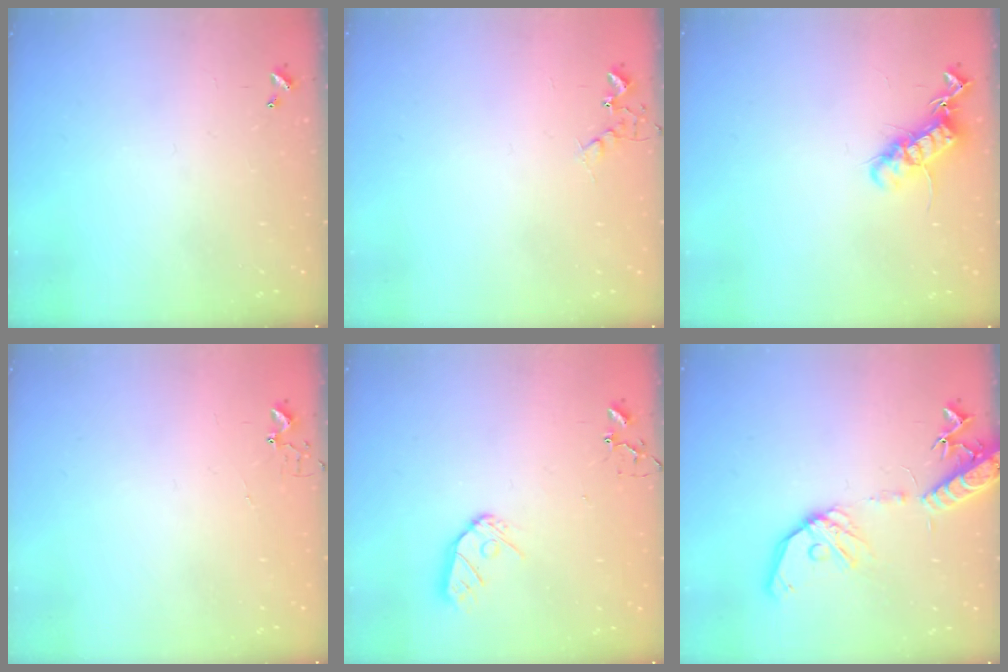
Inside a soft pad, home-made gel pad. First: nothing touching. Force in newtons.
{"total": 4.8, "press": 4.7, "slide": 0.8}
{"total": 13.0, "press": 13.0, "slide": 0.3}
{"total": 2.9, "press": 2.9, "slide": 0.3}
{"total": 9.1, "press": 9.1, "slide": 0.9}
{"total": 16.3, "press": 16.0, "slide": 3.2}